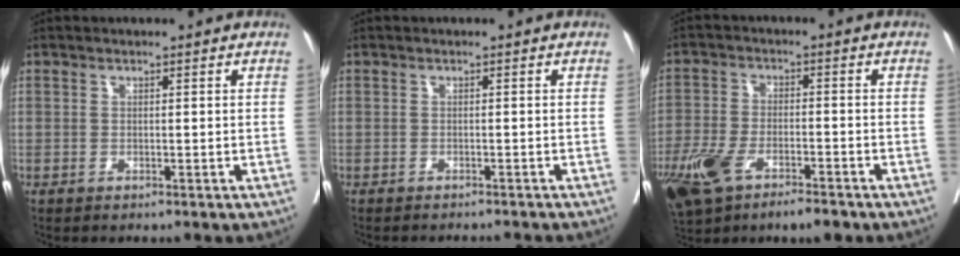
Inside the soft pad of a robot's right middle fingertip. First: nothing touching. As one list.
[{"total": 4.1, "force": [-4.0, 0.1, 0.9], "torque": [-0.007, -0.010, -0.046]}, {"total": 11.5, "force": [-7.1, 4.4, 7.9], "torque": [-0.161, -0.006, -0.123]}]